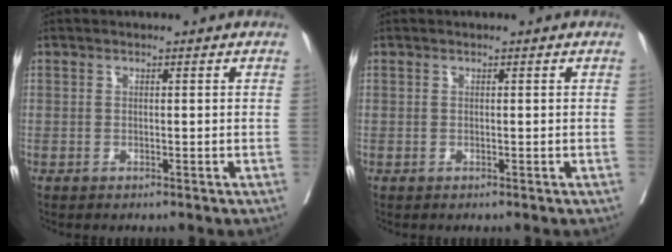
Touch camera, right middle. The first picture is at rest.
{"total": 0.0}